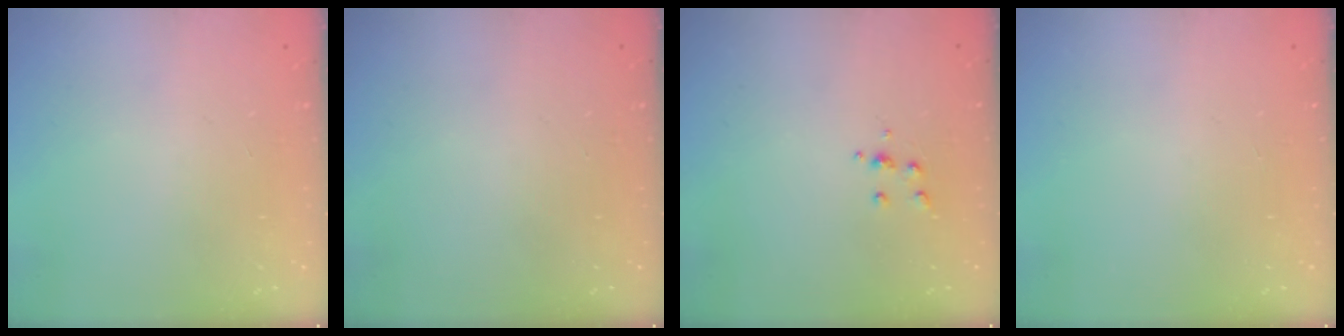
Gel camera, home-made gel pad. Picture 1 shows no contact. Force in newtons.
{"total": 0.0}
{"total": 4.0, "press": 3.9, "slide": 0.9}
{"total": 0.0}